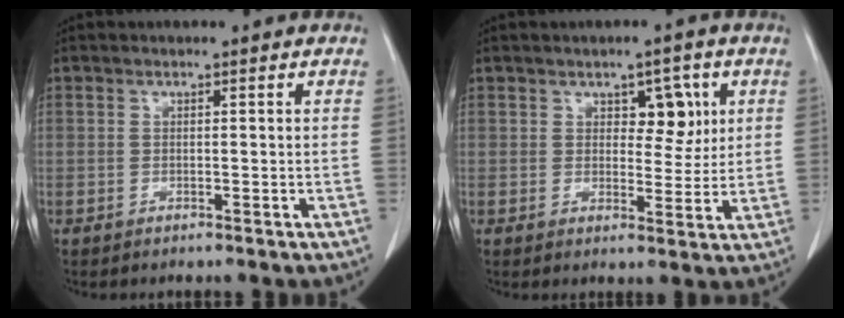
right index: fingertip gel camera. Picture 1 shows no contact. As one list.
[{"total": 4.8, "force": [1.8, 2.7, 3.6], "torque": [-0.038, 0.005, 0.026]}]